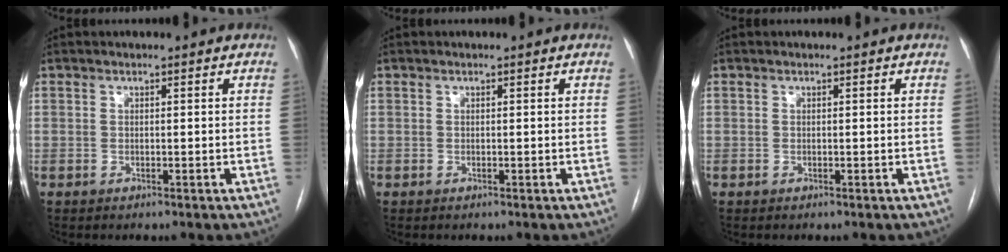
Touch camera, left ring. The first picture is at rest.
{"total": 0.0}
{"total": 0.0}